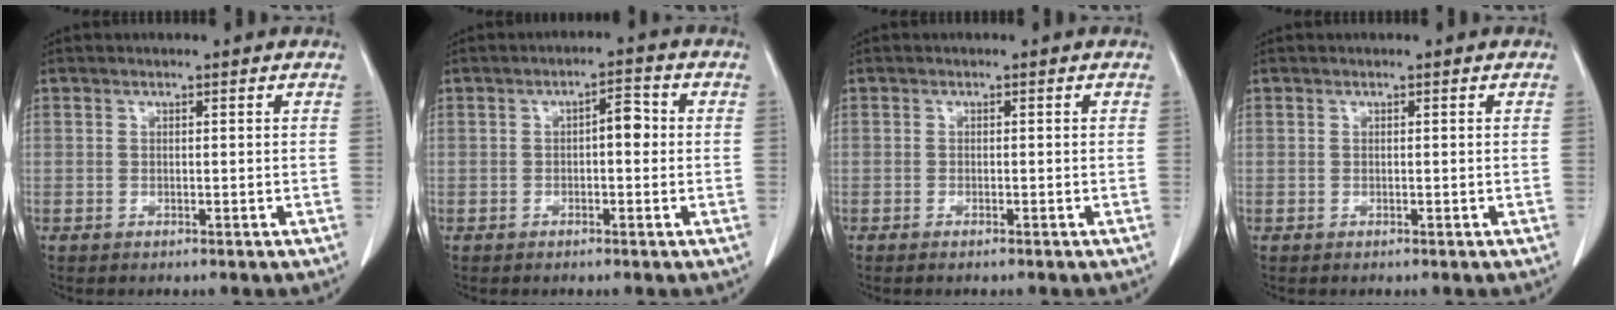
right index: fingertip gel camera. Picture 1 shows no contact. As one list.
[{"total": 3.4, "force": [0.1, 1.3, 3.1], "torque": [-0.045, 0.014, -0.001]}, {"total": 0.7, "force": [-0.5, 0.0, 0.5], "torque": [-0.010, -0.001, -0.009]}, {"total": 0.0}]